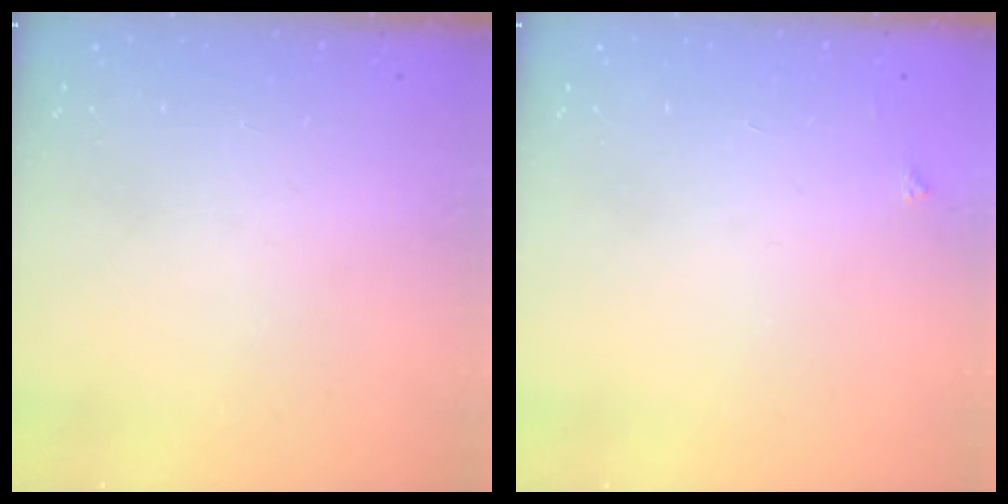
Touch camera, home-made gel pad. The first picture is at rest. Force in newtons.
{"total": 2.1, "press": 2.1, "slide": 0.3}